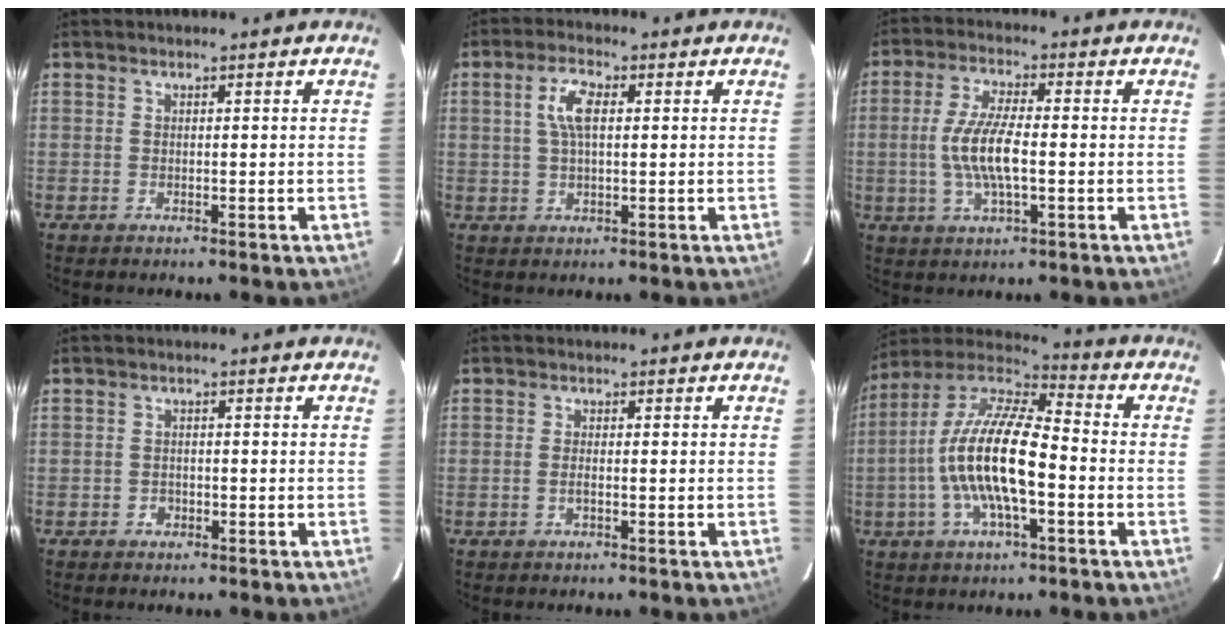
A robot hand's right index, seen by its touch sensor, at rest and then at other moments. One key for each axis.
{"total": 5.2, "fx": 1.1, "fy": 2.1, "fz": 4.6, "tx": -0.090, "ty": 0.011, "tz": 0.022}
{"total": 8.7, "fx": -1.0, "fy": 2.3, "fz": 8.3, "tx": -0.168, "ty": 0.000, "tz": -0.020}
{"total": 1.6, "fx": -0.8, "fy": 1.3, "fz": 0.3, "tx": -0.004, "ty": 0.002, "tz": -0.009}
{"total": 1.2, "fx": -0.4, "fy": 0.2, "fz": 1.1, "tx": -0.022, "ty": 0.001, "tz": -0.007}
{"total": 17.3, "fx": -3.4, "fy": 5.4, "fz": 16.1, "tx": -0.308, "ty": 0.001, "tz": -0.071}